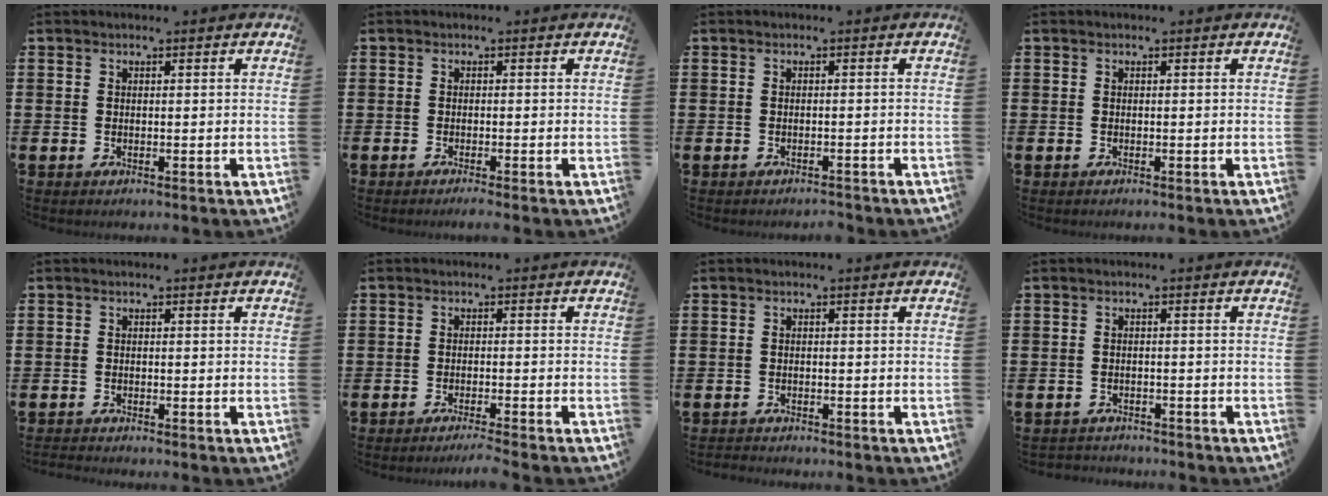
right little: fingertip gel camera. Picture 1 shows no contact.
{"total": 0.7, "force": [-0.5, -0.1, 0.5], "torque": [-0.007, -0.002, -0.009]}
{"total": 1.5, "force": [-1.4, -0.3, 0.3], "torque": [-0.004, 0.001, -0.029]}
{"total": 0.0}
{"total": 0.7, "force": [-0.7, 0.0, 0.0], "torque": [-0.001, -0.002, -0.013]}
{"total": 1.6, "force": [-1.4, -0.2, 0.7], "torque": [-0.010, 0.002, -0.028]}
{"total": 0.8, "force": [-0.8, 0.1, -0.1], "torque": [-0.001, -0.001, -0.016]}
{"total": 1.3, "force": [-1.3, 0.1, -0.2], "torque": [-0.001, 0.003, -0.030]}